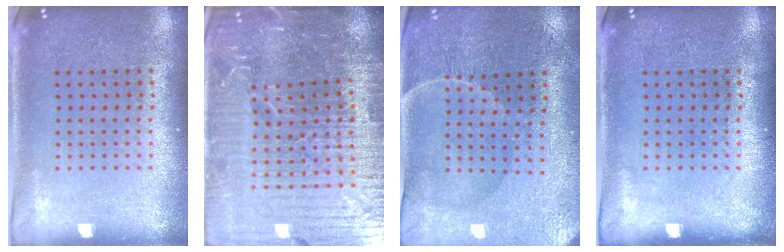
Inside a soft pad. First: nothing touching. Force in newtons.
{"total": 7.0, "press": 6.1, "slide": 3.5}
{"total": 0.9, "press": 0.8, "slide": 0.3}
{"total": 0.0}